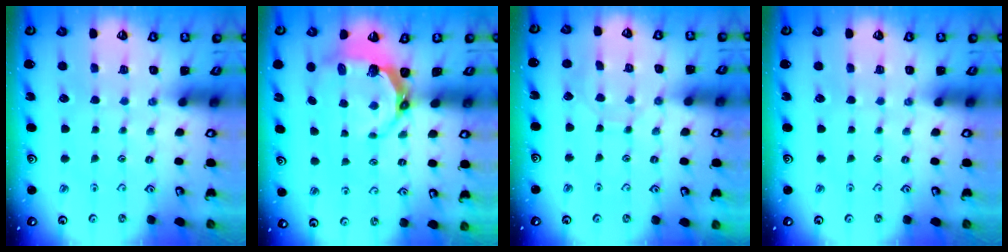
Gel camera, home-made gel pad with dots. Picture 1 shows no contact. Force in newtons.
{"total": 6.9, "press": 5.2, "slide": 4.5}
{"total": 6.4, "press": 6.4, "slide": 0.5}
{"total": 0.0}